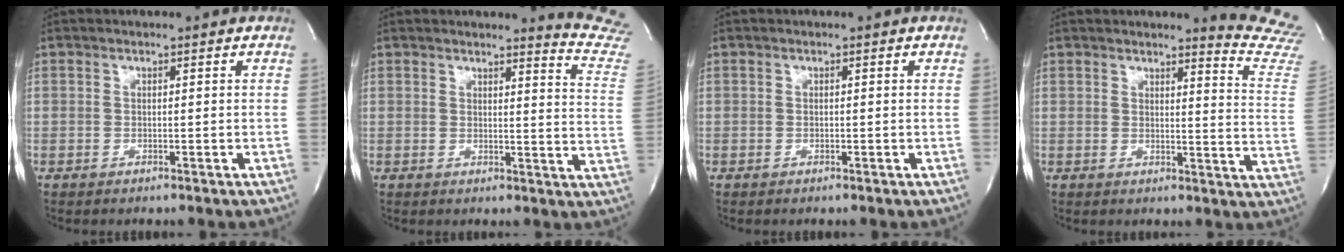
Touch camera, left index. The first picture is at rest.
{"total": 10.3, "force": [10.1, -1.5, 0.7], "torque": [-0.001, -0.129, 0.083]}
{"total": 0.0}
{"total": 11.5, "force": [11.2, -1.1, 1.9], "torque": [-0.006, -0.137, 0.093]}